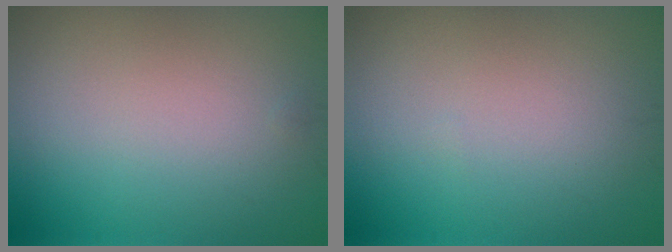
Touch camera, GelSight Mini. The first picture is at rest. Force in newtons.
{"total": 0.0}